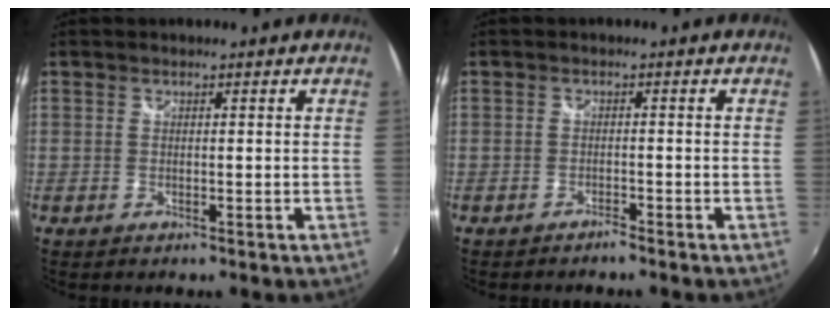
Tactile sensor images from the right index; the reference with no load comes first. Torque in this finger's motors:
{"motor_torque": [0.09, -0.07, 0.06, 0.00]}